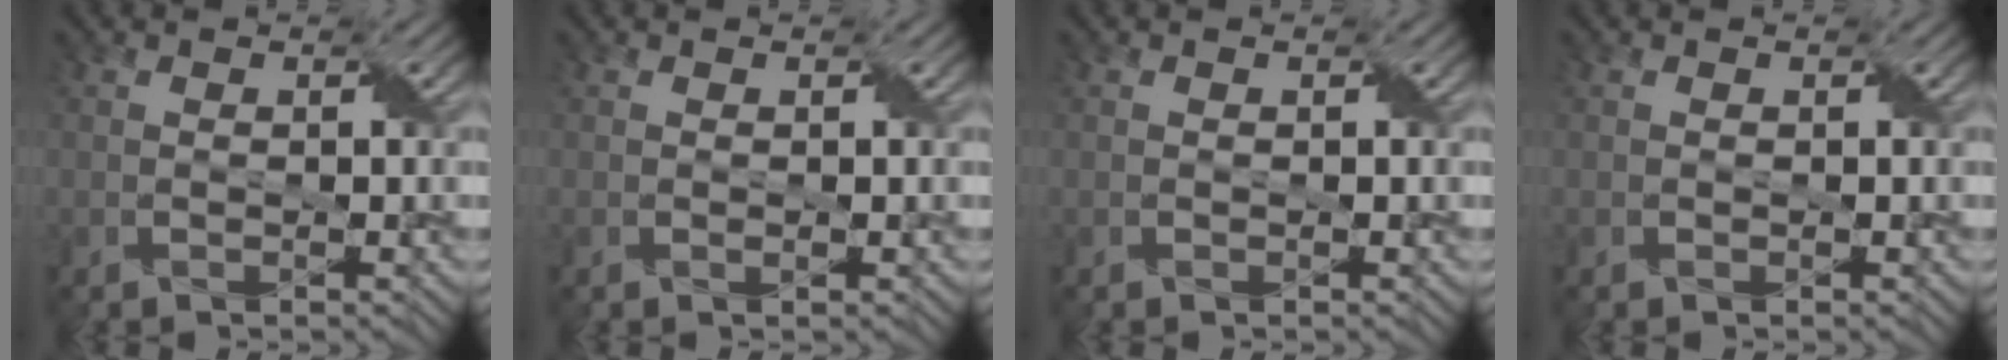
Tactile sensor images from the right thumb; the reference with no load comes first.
{"total": 0.0}
{"total": 0.0}
{"total": 0.0}